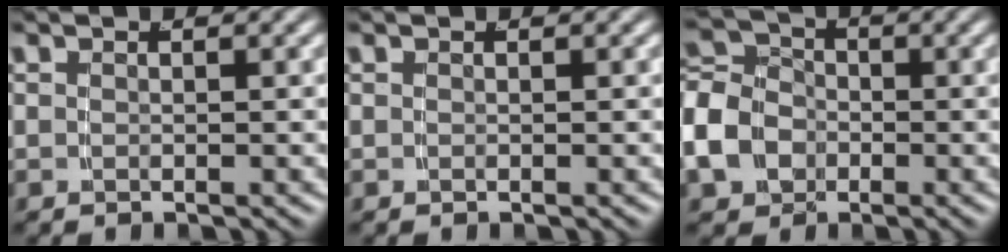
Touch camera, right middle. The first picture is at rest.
{"total": 0.0}
{"total": 6.9, "force": [-1.1, 6.0, 3.3], "torque": [-0.080, -0.017, -0.017]}